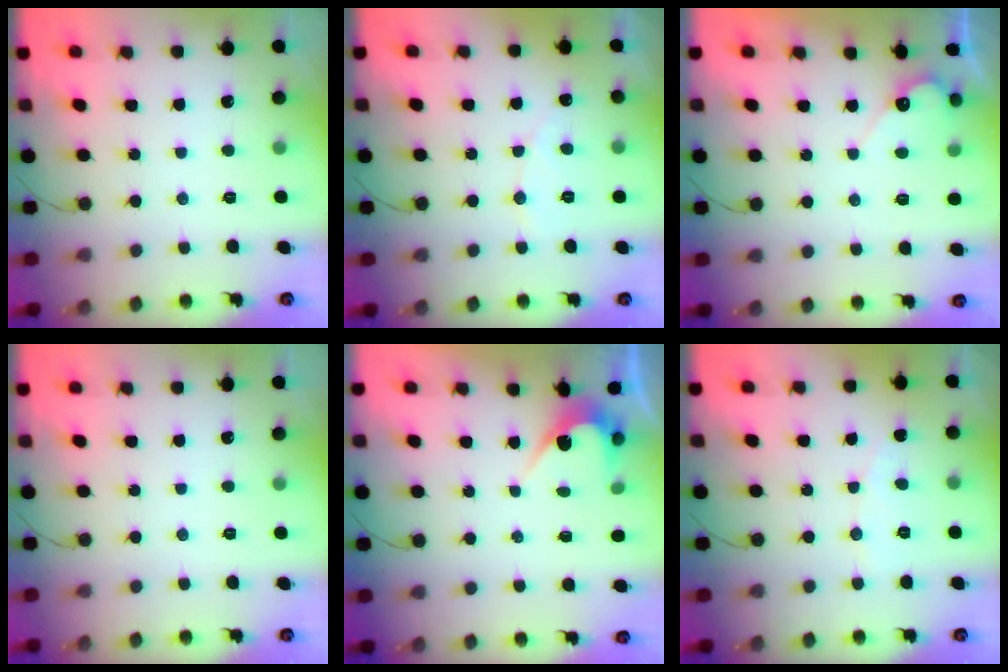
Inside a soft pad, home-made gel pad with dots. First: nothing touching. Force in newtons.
{"total": 3.7, "press": 3.7, "slide": 0.3}
{"total": 4.7, "press": 4.7, "slide": 0.1}
{"total": 0.0}
{"total": 2.8, "press": 2.8, "slide": 0.1}
{"total": 2.8, "press": 2.8, "slide": 0.3}